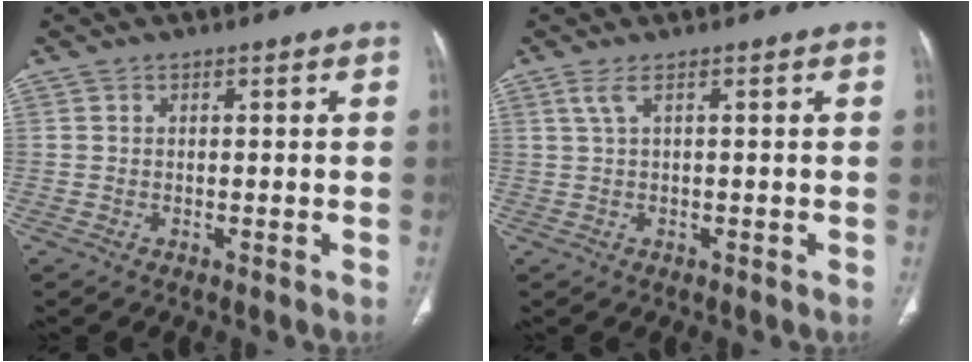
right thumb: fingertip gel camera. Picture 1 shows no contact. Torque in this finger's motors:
{"motor_torque": [0.35, 0.30, 0.44, 0.20, 0.07]}